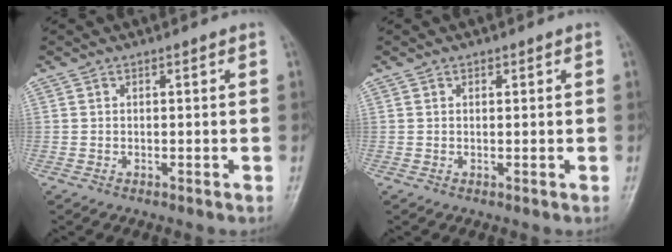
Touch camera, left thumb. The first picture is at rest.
{"total": 0.7, "force": [0.3, 0.5, 0.3], "torque": [-0.002, -0.001, 0.004]}